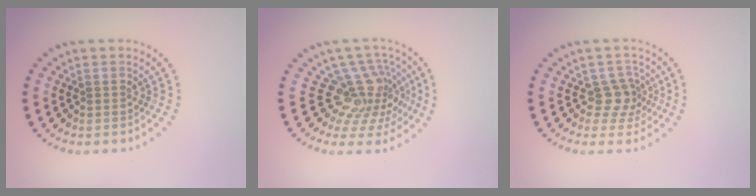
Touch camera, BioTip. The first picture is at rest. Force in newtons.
{"total": 4.6, "press": 3.0, "slide": 3.4}
{"total": 2.4, "press": 1.8, "slide": 1.6}